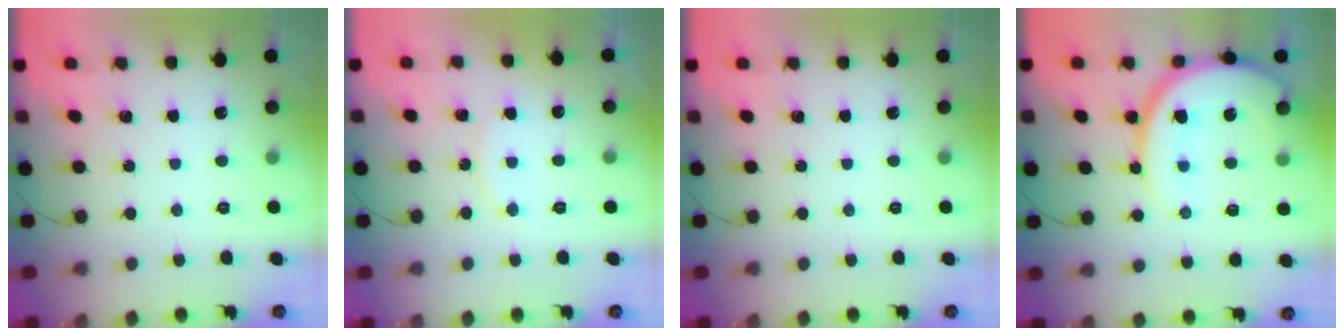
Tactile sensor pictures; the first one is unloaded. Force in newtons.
{"total": 6.0, "press": 5.9, "slide": 0.4}
{"total": 0.0}
{"total": 14.5, "press": 14.4, "slide": 1.6}